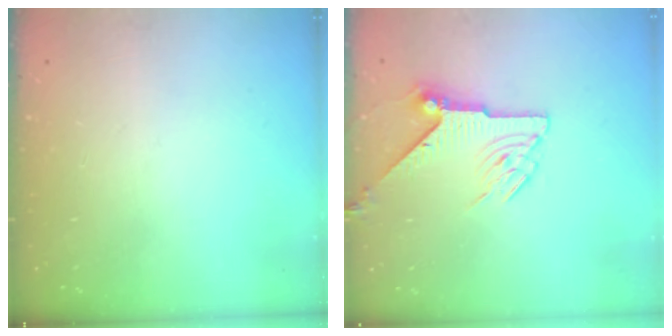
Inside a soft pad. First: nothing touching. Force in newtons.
{"total": 7.5, "press": 7.5, "slide": 0.3}